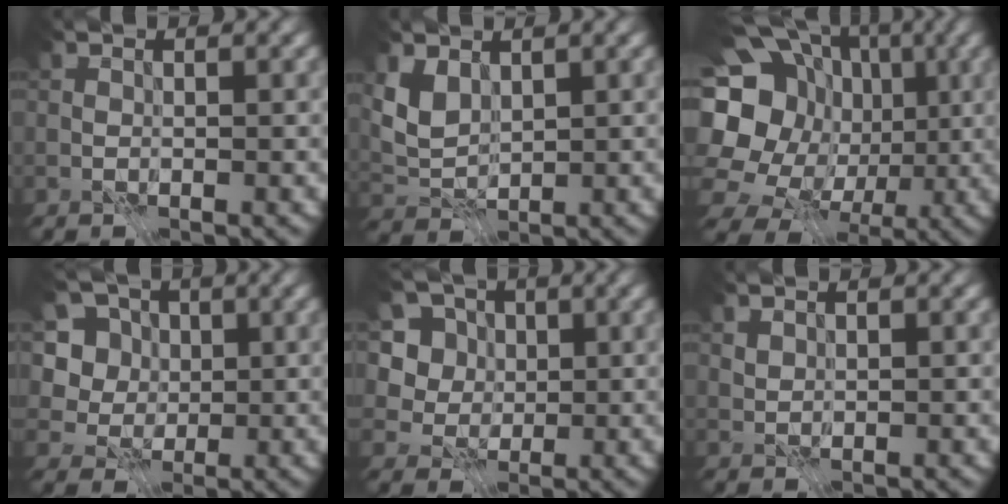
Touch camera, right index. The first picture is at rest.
{"total": 3.2, "force": [1.6, 2.1, 1.7], "torque": [-0.043, -0.004, 0.035]}
{"total": 20.4, "force": [0.5, 18.1, 9.4], "torque": [-0.221, 0.016, -0.010]}
{"total": 7.1, "force": [2.4, 6.0, 2.8], "torque": [-0.057, 0.000, 0.036]}
{"total": 7.9, "force": [3.0, 6.6, 3.1], "torque": [-0.066, 0.005, 0.042]}
{"total": 0.9, "force": [0.7, 0.5, 0.3], "torque": [-0.010, -0.001, 0.017]}